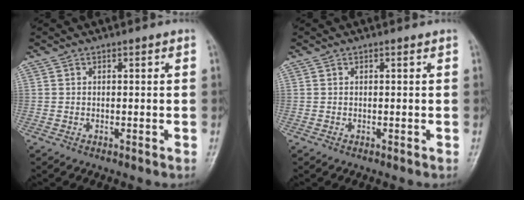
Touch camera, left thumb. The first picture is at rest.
{"total": 0.0}